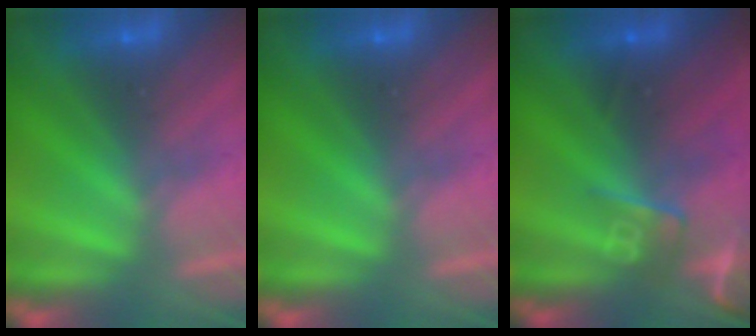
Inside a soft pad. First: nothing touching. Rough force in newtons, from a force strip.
{"total": 0.0}
{"total": 2.6}